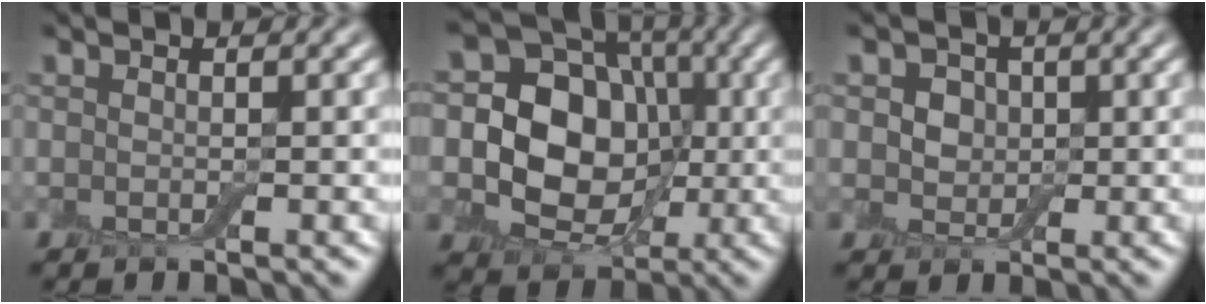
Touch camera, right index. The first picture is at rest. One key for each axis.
{"total": 13.4, "fx": 0.7, "fy": 10.9, "fz": 7.8, "tx": -0.128, "ty": 0.035, "tz": -0.012}
{"total": 3.2, "fx": 0.9, "fy": 2.6, "fz": 1.6, "tx": -0.024, "ty": 0.008, "tz": 0.000}